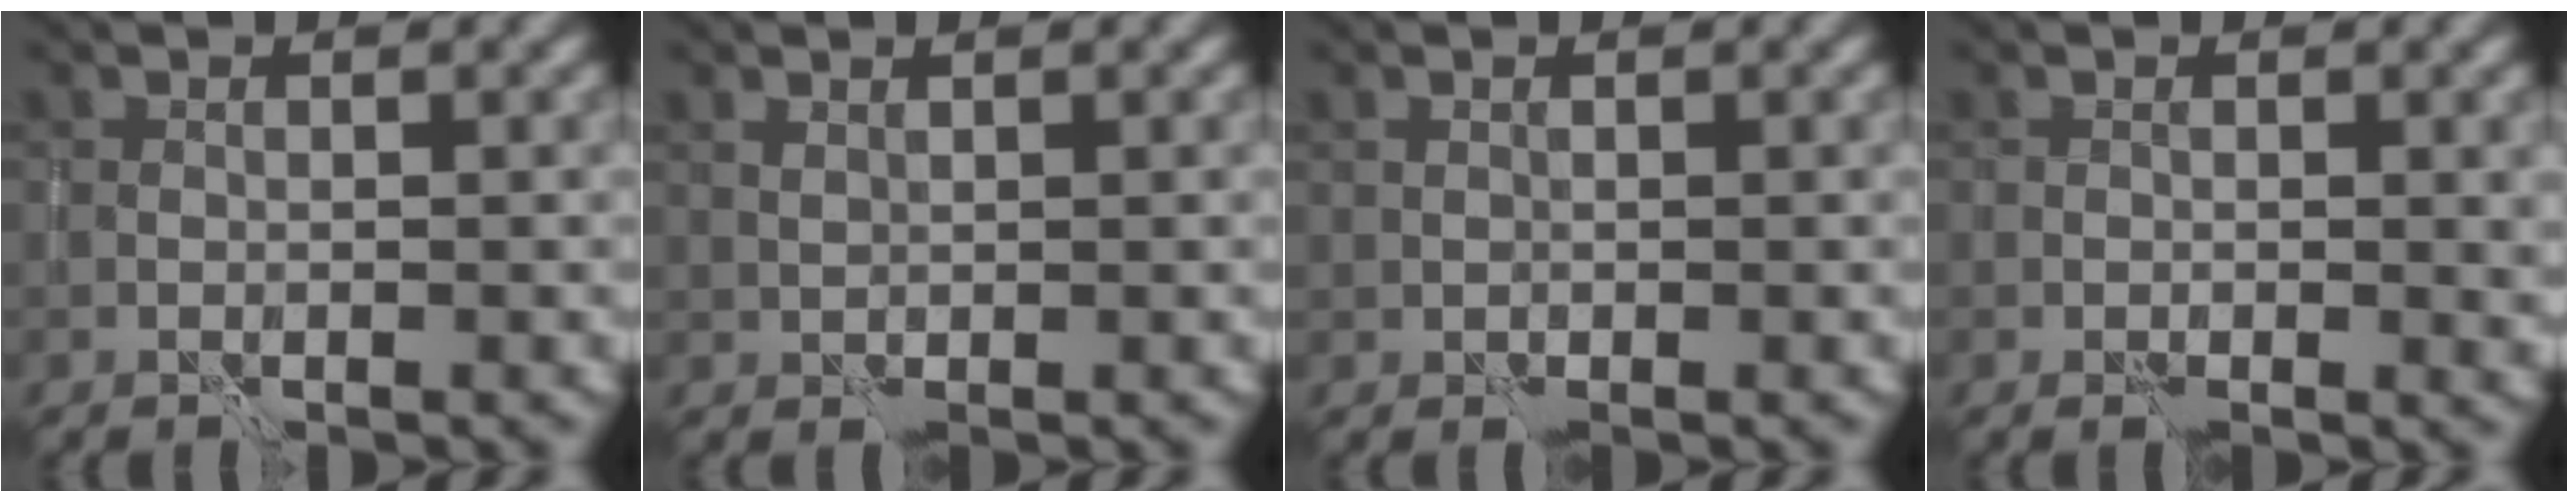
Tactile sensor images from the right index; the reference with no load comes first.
{"total": 0.6, "force": [0.5, 0.1, 0.1], "torque": [-0.003, 0.003, 0.012]}
{"total": 0.0}
{"total": 1.8, "force": [-0.4, 0.8, 1.6], "torque": [-0.021, -0.006, -0.006]}